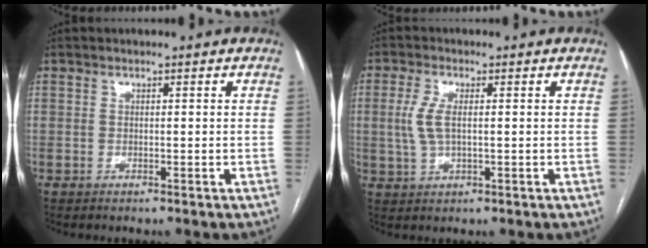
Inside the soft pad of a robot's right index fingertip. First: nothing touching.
{"total": 4.5, "force": [0.4, 1.7, 4.1], "torque": [-0.102, 0.003, 0.010]}